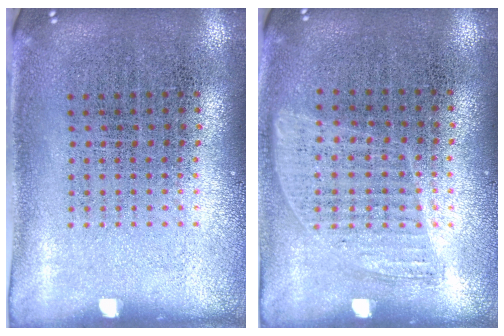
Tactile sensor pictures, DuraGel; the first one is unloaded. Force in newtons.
{"total": 0.8, "press": 0.7, "slide": 0.4}